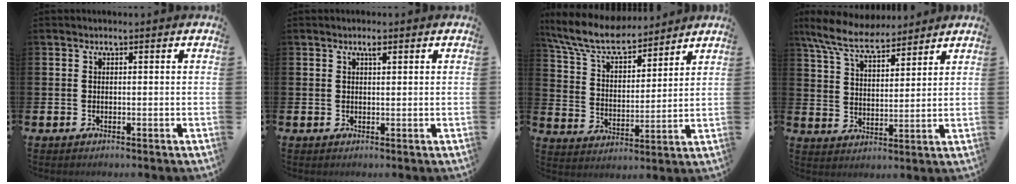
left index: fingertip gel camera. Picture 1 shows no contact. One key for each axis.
{"total": 1.2, "fx": 0.8, "fy": 0.3, "fz": 0.8, "tx": -0.004, "ty": -0.004, "tz": 0.011}
{"total": 8.6, "fx": 7.8, "fy": 2.2, "fz": 2.9, "tx": -0.098, "ty": -0.042, "tz": 0.142}
{"total": 8.3, "fx": 7.5, "fy": 2.0, "fz": 3.0, "tx": -0.090, "ty": -0.030, "tz": 0.138}